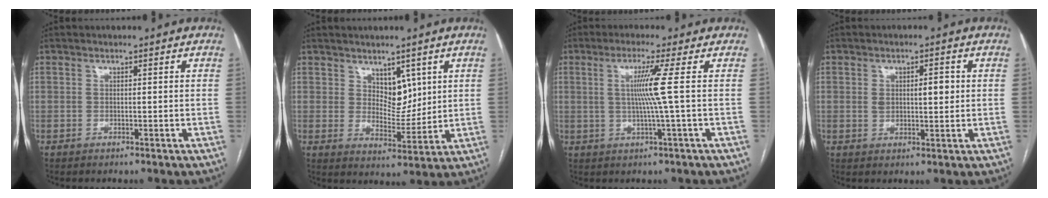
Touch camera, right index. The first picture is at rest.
{"total": 5.6, "force": [2.8, 3.2, 3.7], "torque": [-0.055, -0.006, 0.053]}
{"total": 5.6, "force": [0.6, -2.0, 5.2], "torque": [-0.103, -0.005, 0.014]}
{"total": 4.1, "force": [0.6, 1.7, 3.7], "torque": [-0.064, 0.010, 0.016]}